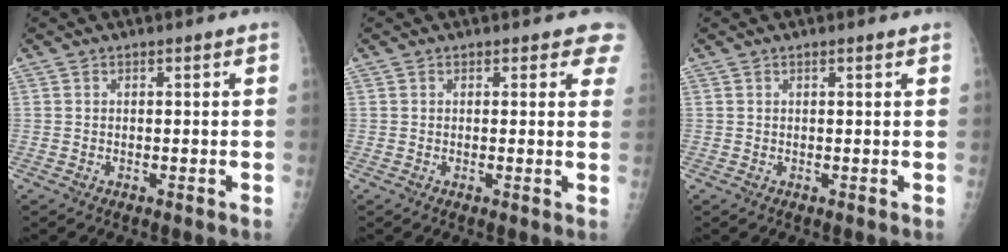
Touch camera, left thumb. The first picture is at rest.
{"total": 3.1, "force": [2.5, 1.6, 1.1], "torque": [0.017, -0.010, 0.009]}
{"total": 0.9, "force": [0.5, 0.2, 0.6], "torque": [-0.010, 0.001, 0.007]}